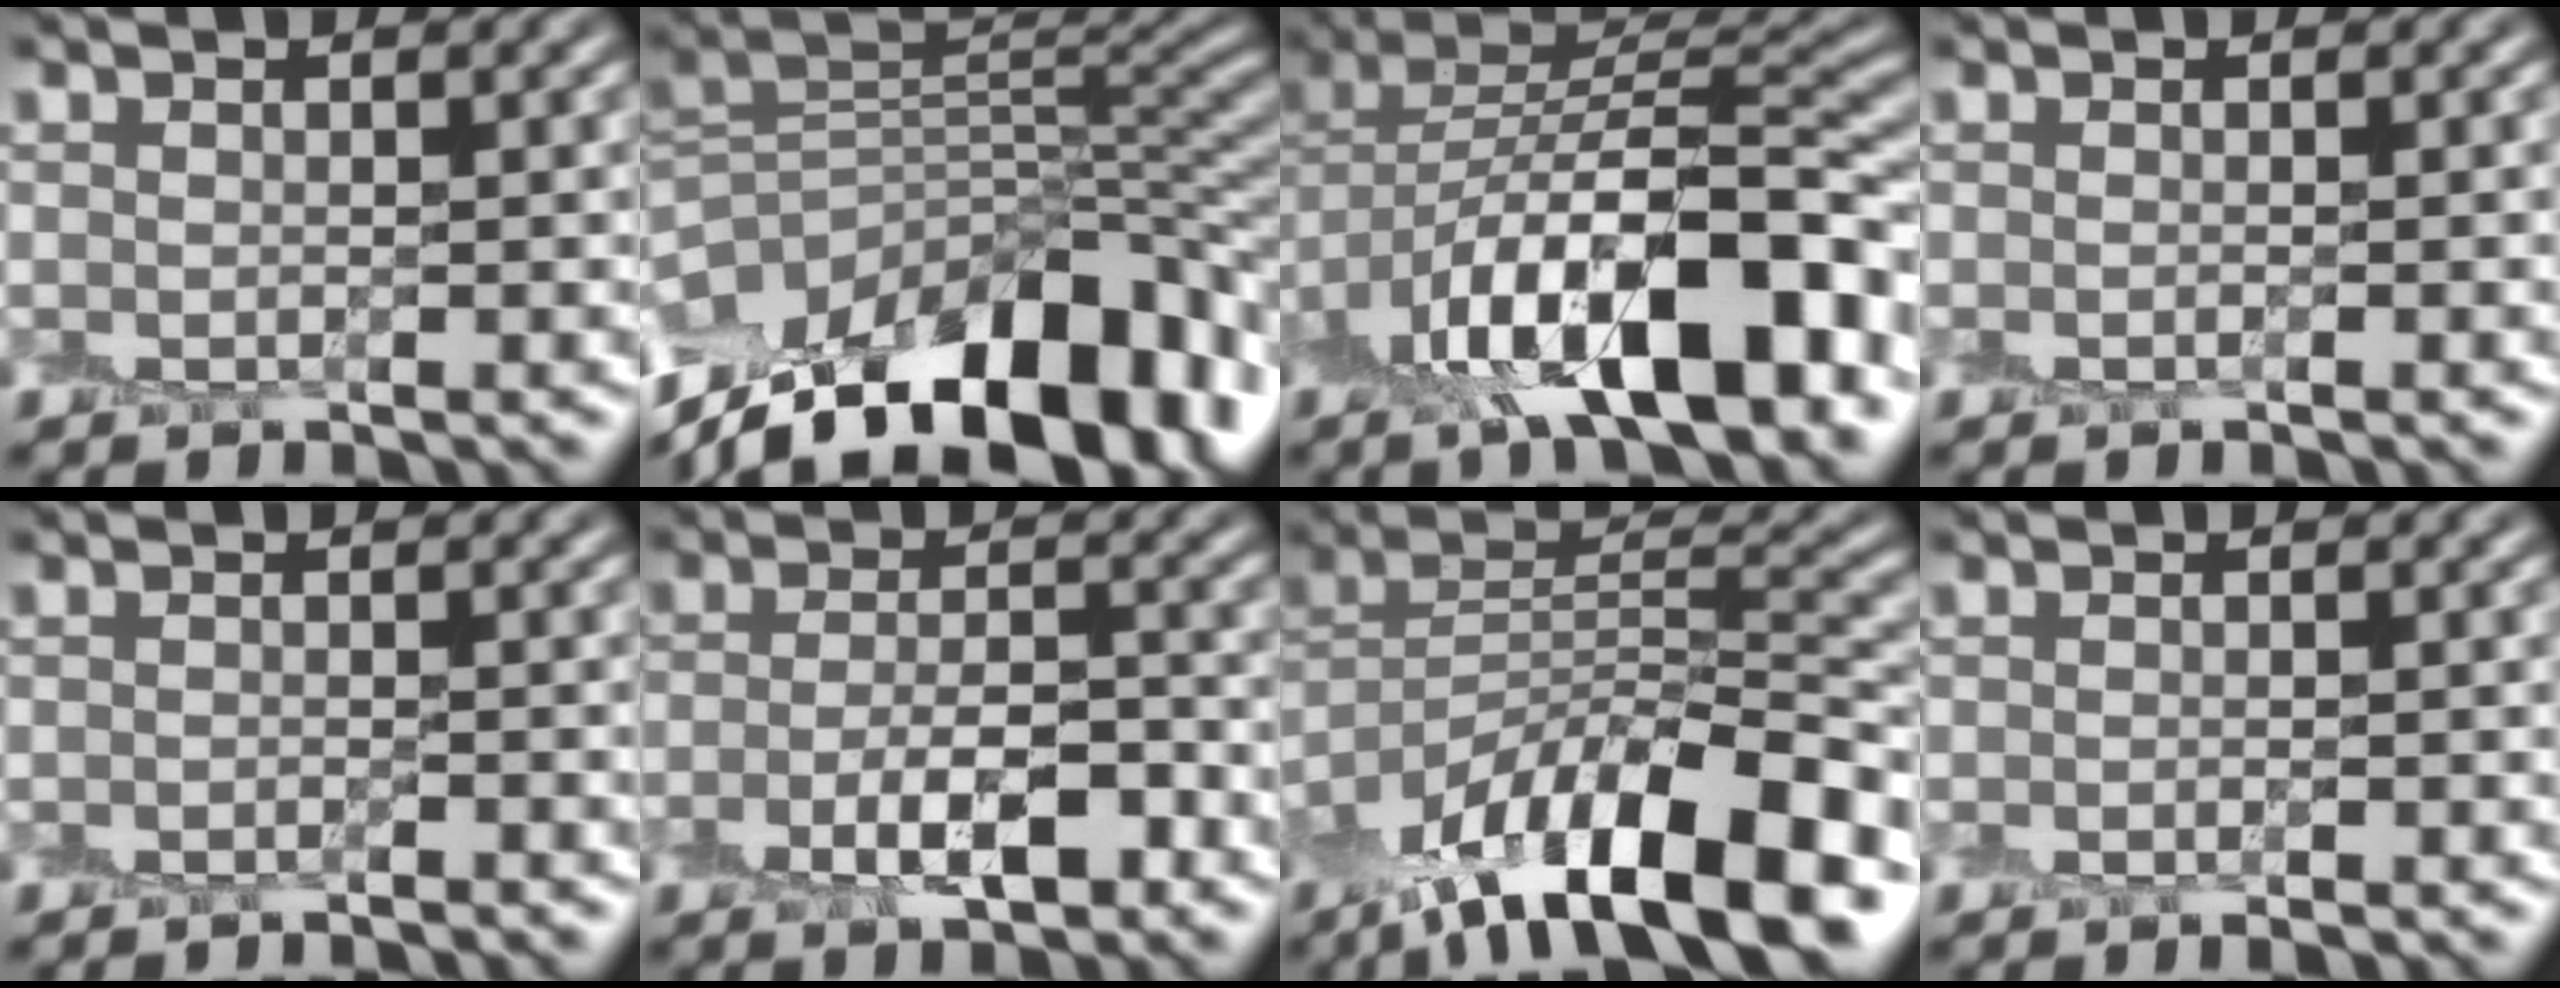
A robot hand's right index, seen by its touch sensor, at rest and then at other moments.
{"total": 15.3, "force": [-9.6, 7.1, 9.5], "torque": [-0.169, 0.024, -0.164]}
{"total": 13.7, "force": [-6.0, 6.0, 10.8], "torque": [-0.160, 0.003, -0.104]}
{"total": 0.8, "force": [-0.2, 0.2, 0.7], "torque": [-0.006, -0.007, -0.010]}
{"total": 1.0, "force": [-0.9, 0.0, 0.6], "torque": [0.000, -0.003, -0.019]}
{"total": 4.6, "force": [-1.9, 1.7, 3.8], "torque": [-0.074, 0.002, -0.035]}
{"total": 14.4, "force": [-9.5, 4.2, 9.9], "torque": [-0.160, 0.026, -0.167]}
{"total": 1.0, "force": [-0.3, 0.0, 0.9], "torque": [-0.015, -0.004, -0.008]}